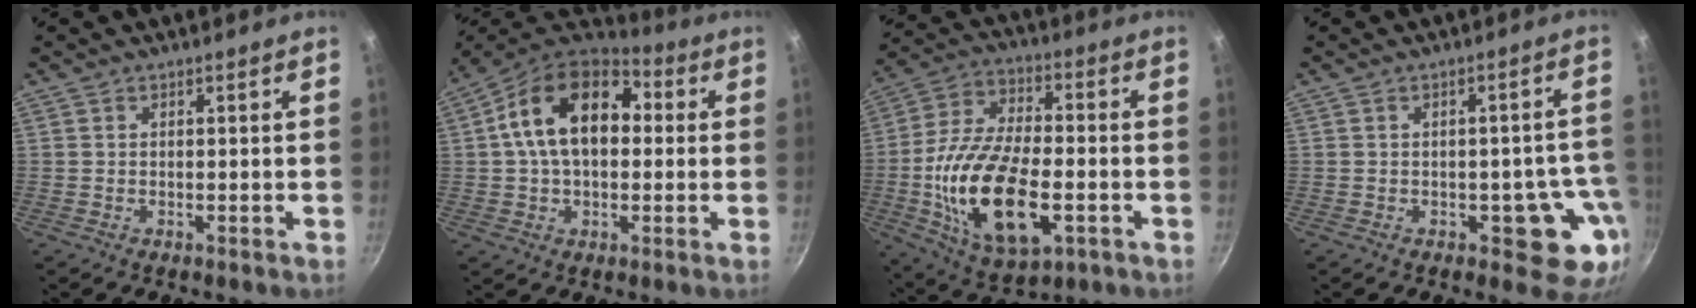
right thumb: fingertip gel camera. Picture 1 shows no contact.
{"total": 17.8, "force": [2.5, 11.6, 13.2], "torque": [-0.195, 0.032, 0.019]}
{"total": 21.9, "force": [-4.9, 10.9, 18.4], "torque": [-0.342, 0.017, -0.083]}
{"total": 9.0, "force": [-3.1, 5.0, 6.9], "torque": [-0.023, 0.025, -0.033]}